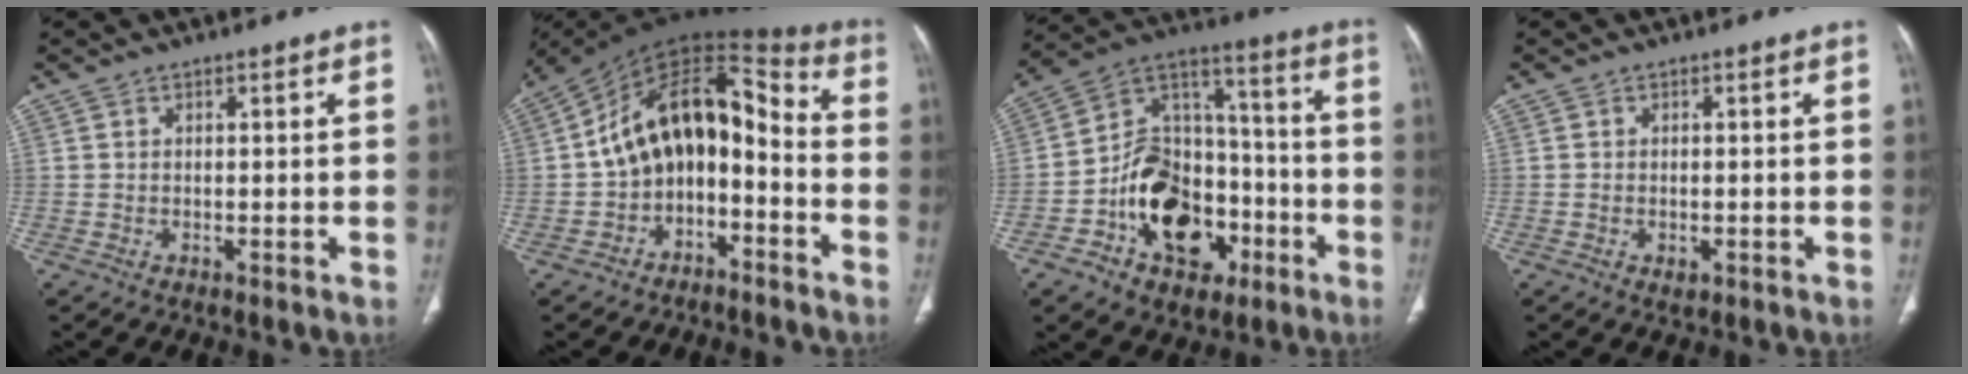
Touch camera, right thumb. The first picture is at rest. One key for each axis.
{"total": 15.8, "fx": -3.6, "fy": 10.3, "fz": 11.4, "tx": -0.155, "ty": 0.097, "tz": -0.064}
{"total": 20.3, "fx": -7.5, "fy": 14.2, "fz": 12.5, "tx": -0.154, "ty": 0.070, "tz": -0.117}
{"total": 1.4, "fx": -0.5, "fy": 1.0, "fz": 0.9, "tx": -0.014, "ty": 0.003, "tz": -0.003}